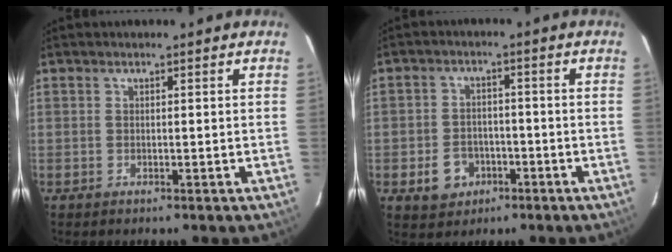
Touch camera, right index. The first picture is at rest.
{"total": 5.4, "force": [-2.2, 4.5, 2.1], "torque": [-0.039, 0.006, -0.027]}